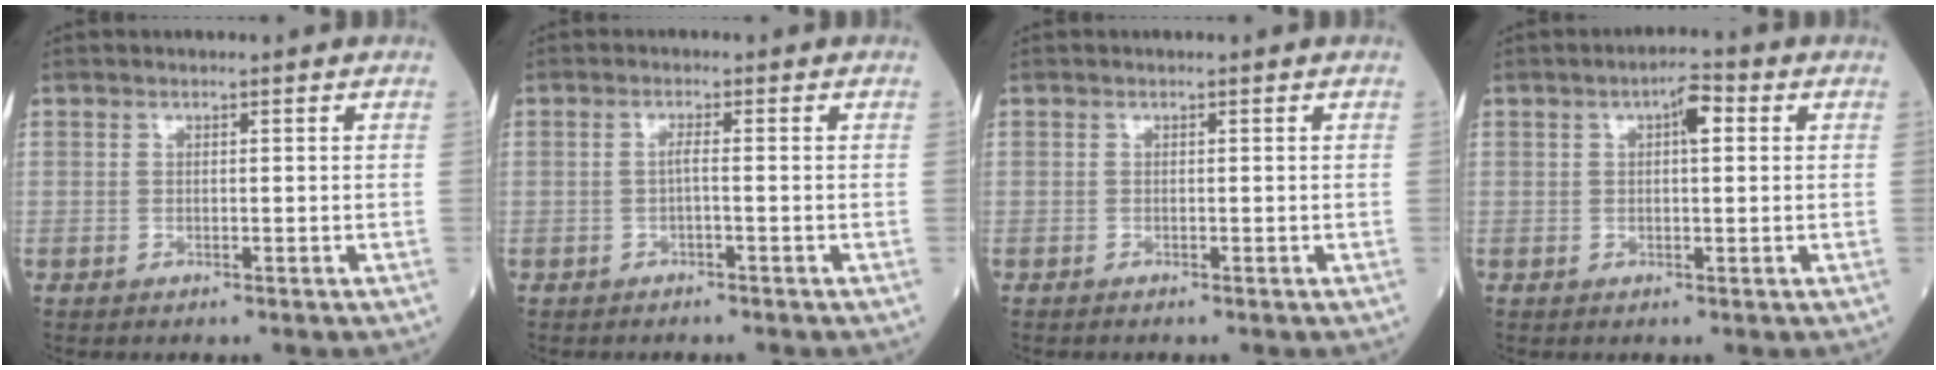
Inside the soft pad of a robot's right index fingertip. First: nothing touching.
{"total": 1.2, "force": [-0.4, -0.1, 1.2], "torque": [-0.025, 0.002, -0.005]}
{"total": 0.0}
{"total": 3.6, "force": [1.1, 1.1, 3.3], "torque": [-0.054, 0.014, 0.014]}